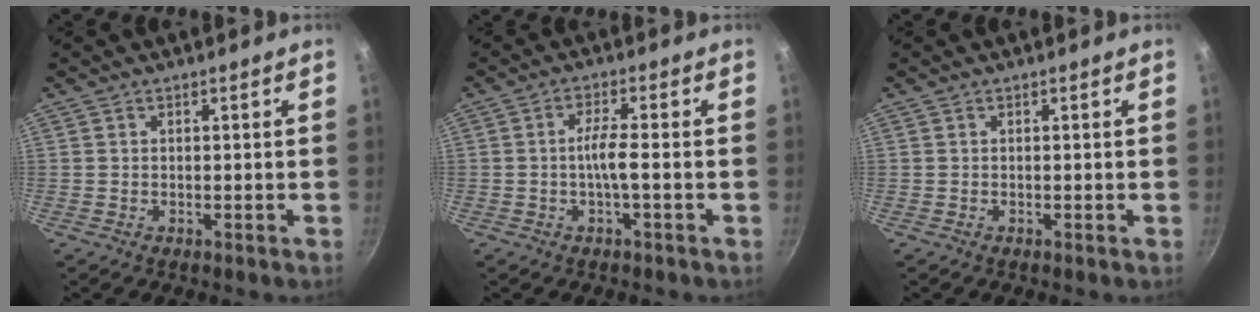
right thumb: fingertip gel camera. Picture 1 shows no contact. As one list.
[{"total": 3.9, "force": [-1.0, 0.3, 3.8], "torque": [-0.083, 0.013, -0.023]}, {"total": 0.0}]